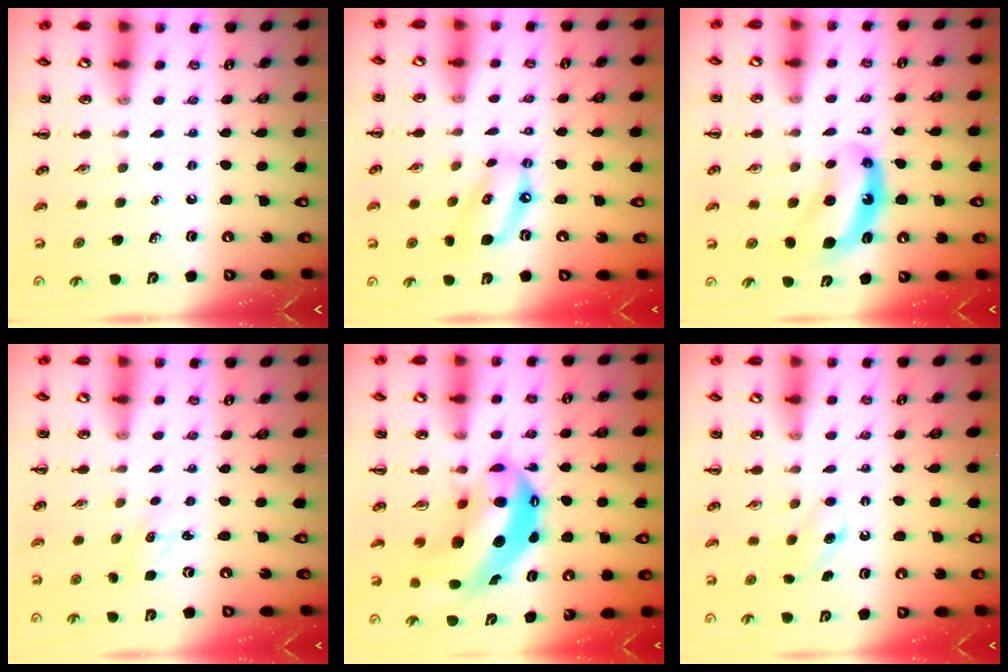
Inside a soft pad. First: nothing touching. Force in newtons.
{"total": 11.7, "press": 11.3, "slide": 3.1}
{"total": 7.2, "press": 7.1, "slide": 1.5}
{"total": 1.8, "press": 1.7, "slide": 0.5}
{"total": 13.2, "press": 12.8, "slide": 3.1}
{"total": 4.2, "press": 4.0, "slide": 1.3}